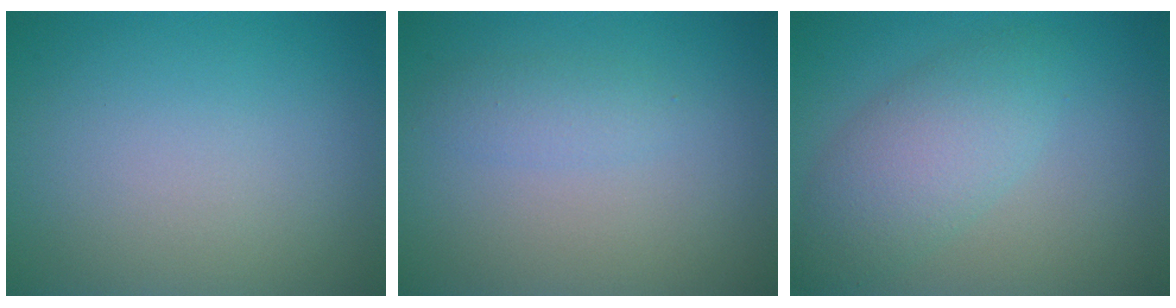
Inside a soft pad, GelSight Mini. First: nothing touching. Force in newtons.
{"total": 1.5, "press": 1.5, "slide": 0.1}
{"total": 4.5, "press": 4.5, "slide": 0.1}